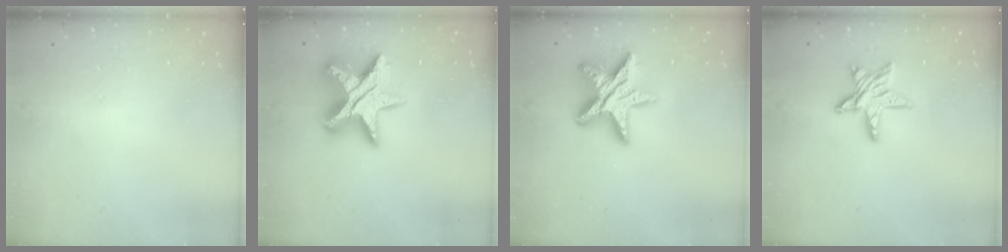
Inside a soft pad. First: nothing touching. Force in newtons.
{"total": 17.0, "press": 16.9, "slide": 1.2}
{"total": 17.4, "press": 17.3, "slide": 1.1}
{"total": 10.6, "press": 10.5, "slide": 0.9}